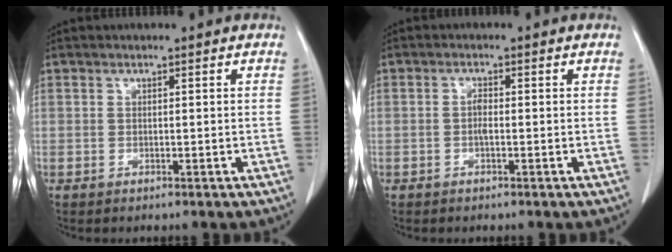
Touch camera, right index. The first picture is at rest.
{"total": 1.2, "force": [-0.2, 0.4, 1.1], "torque": [-0.019, 0.005, -0.003]}